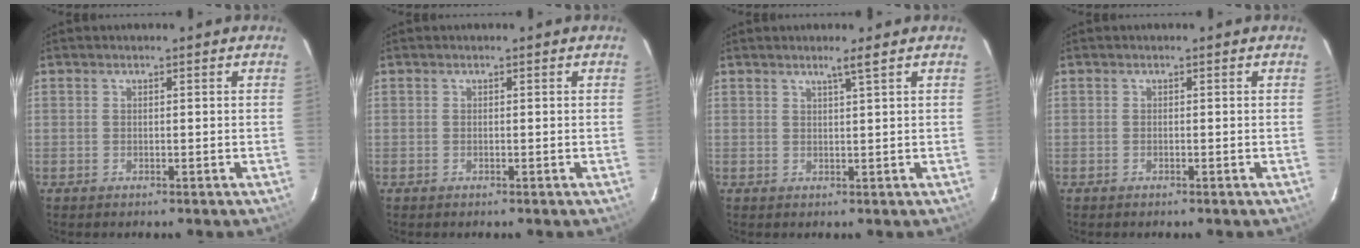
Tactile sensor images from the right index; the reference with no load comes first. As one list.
[{"total": 0.0}, {"total": 1.9, "force": [1.3, -0.6, 1.3], "torque": [-0.026, -0.003, 0.023]}, {"total": 0.0}]